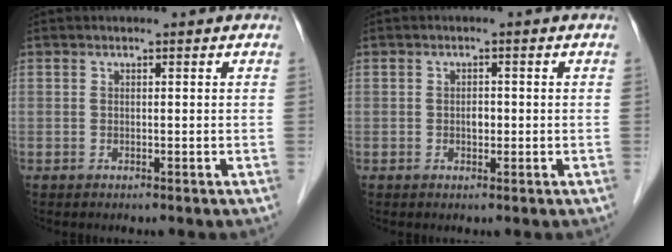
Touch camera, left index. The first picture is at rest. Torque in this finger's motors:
{"motor_torque": [0.05, 0.04, 0.01, 0.00]}